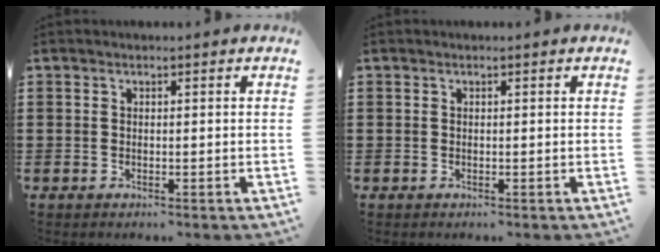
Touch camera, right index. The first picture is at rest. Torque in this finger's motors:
{"motor_torque": [0.00, 0.00, 0.02, -0.01]}